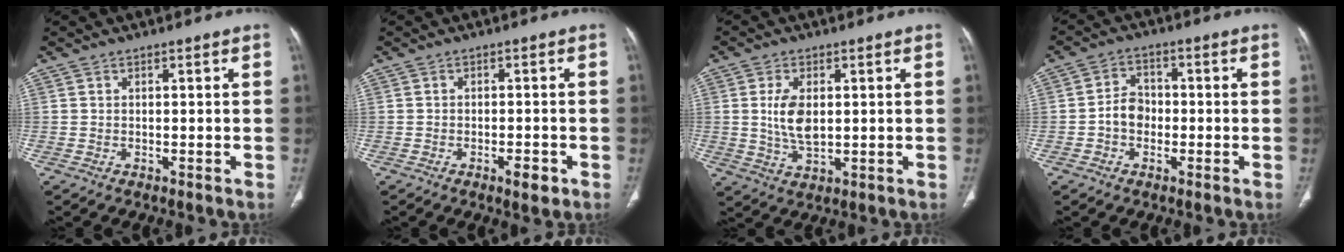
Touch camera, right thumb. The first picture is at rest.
{"total": 3.1, "force": [-1.5, 1.1, 2.4], "torque": [-0.034, 0.003, -0.022]}
{"total": 6.9, "force": [0.9, 3.7, 5.8], "torque": [-0.112, -0.008, 0.022]}
{"total": 4.9, "force": [-1.1, 3.9, 2.7], "torque": [-0.030, 0.019, -0.029]}